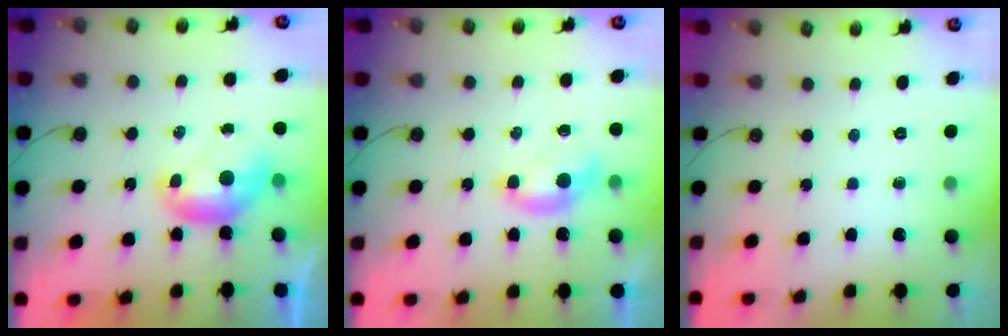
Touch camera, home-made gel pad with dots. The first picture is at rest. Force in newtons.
{"total": 0.9, "press": 0.7, "slide": 0.6}
{"total": 0.0}